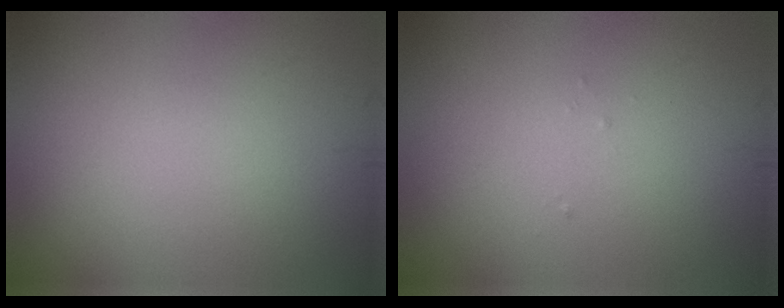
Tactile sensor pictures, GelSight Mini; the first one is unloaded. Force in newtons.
{"total": 0.0}